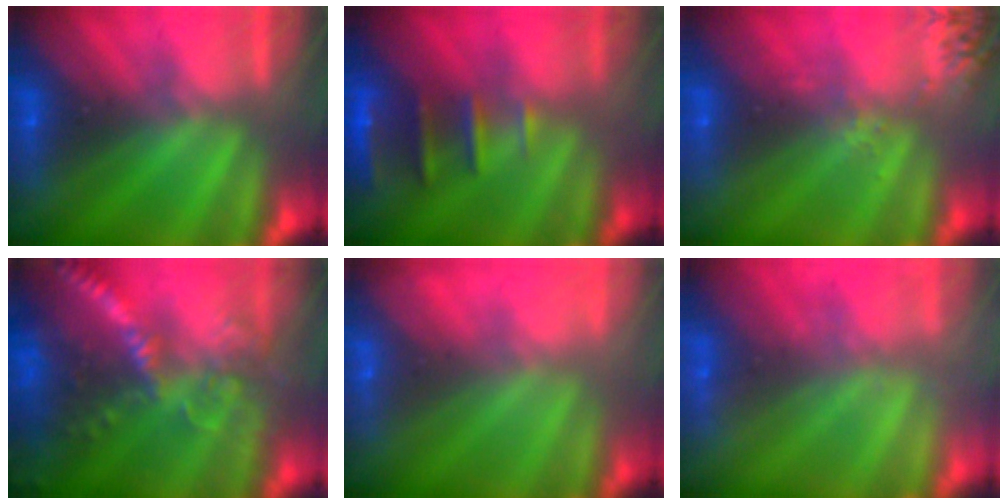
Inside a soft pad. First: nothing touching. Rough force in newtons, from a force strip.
{"total": 2.4}
{"total": 2.6}
{"total": 5.9}
{"total": 2.1}
{"total": 2.2}